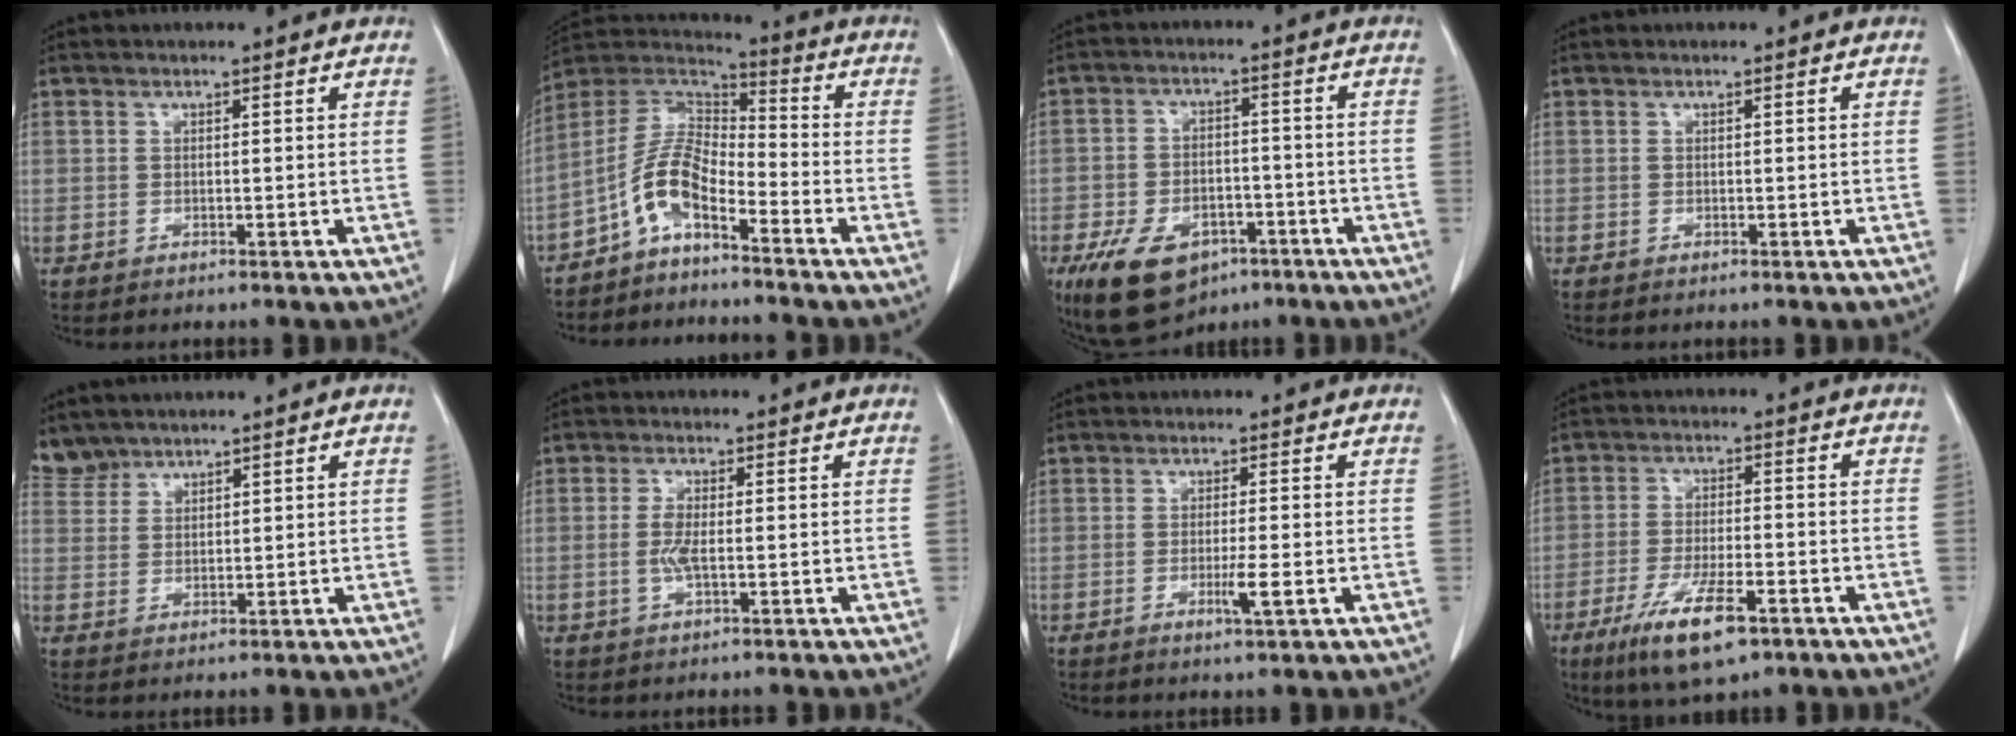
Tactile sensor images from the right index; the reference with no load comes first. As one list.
[{"total": 8.2, "force": [-4.9, 2.5, 6.1], "torque": [-0.132, 0.027, -0.100]}, {"total": 11.8, "force": [-7.0, 6.5, 6.9], "torque": [-0.127, 0.000, -0.107]}, {"total": 0.0}, {"total": 3.3, "force": [3.1, 0.9, -0.2], "torque": [0.000, 0.012, 0.068]}, {"total": 2.8, "force": [-0.3, 0.7, 2.7], "torque": [-0.065, -0.002, -0.006]}, {"total": 2.9, "force": [-0.9, -0.2, 2.8], "torque": [-0.050, -0.006, -0.013]}, {"total": 10.4, "force": [-5.9, 2.2, 8.3], "torque": [-0.160, -0.021, -0.095]}]